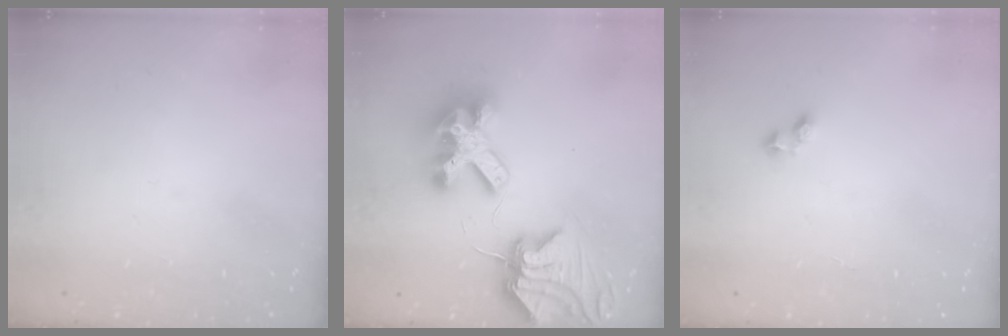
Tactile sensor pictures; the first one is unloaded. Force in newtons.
{"total": 14.5, "press": 14.4, "slide": 1.7}
{"total": 3.0, "press": 2.7, "slide": 1.3}